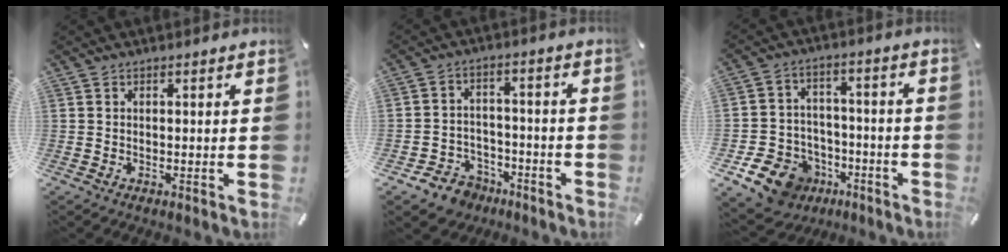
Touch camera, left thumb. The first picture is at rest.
{"total": 6.5, "force": [-4.0, 4.9, 1.3], "torque": [-0.020, 0.031, -0.073]}
{"total": 11.9, "force": [-7.0, 9.0, 3.6], "torque": [-0.050, 0.053, -0.117]}